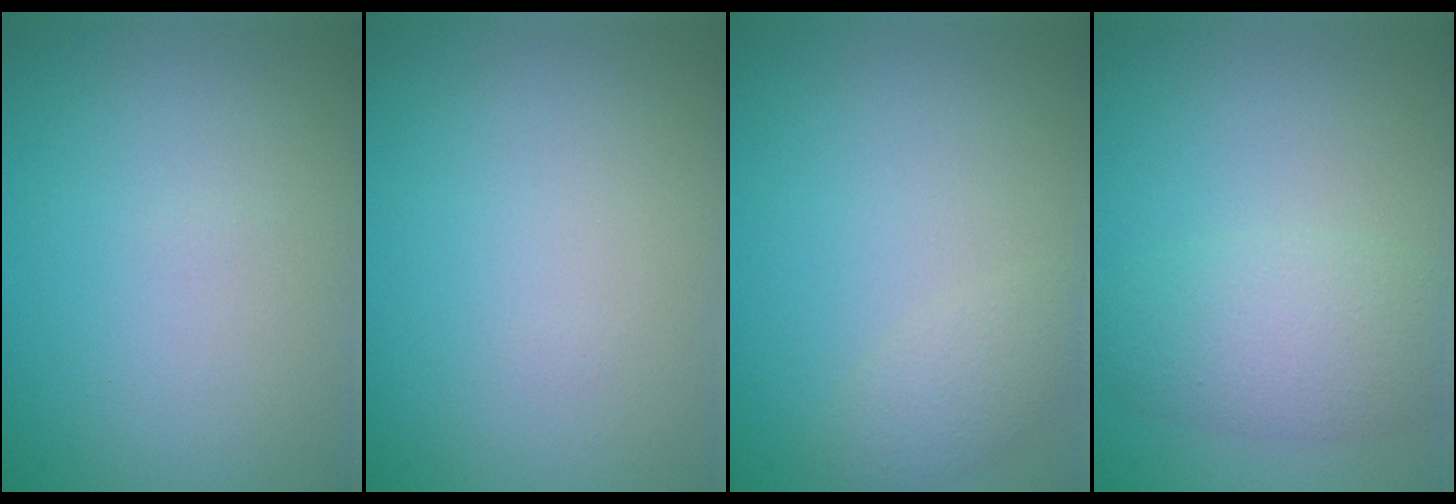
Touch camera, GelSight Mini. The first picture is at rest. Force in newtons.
{"total": 0.0}
{"total": 1.9, "press": 1.9, "slide": 0.2}
{"total": 4.2, "press": 4.2, "slide": 0.1}